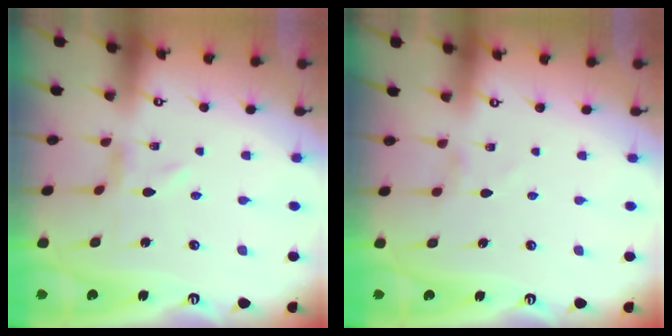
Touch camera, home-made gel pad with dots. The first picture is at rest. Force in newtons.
{"total": 0.0}